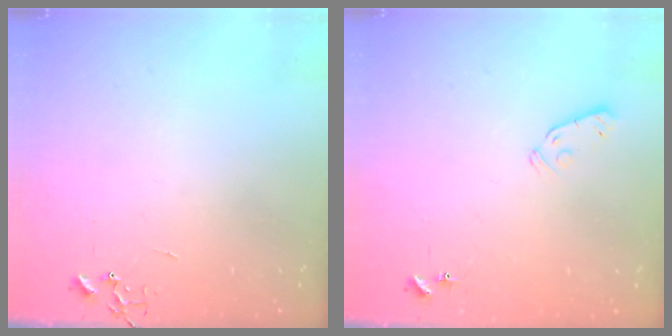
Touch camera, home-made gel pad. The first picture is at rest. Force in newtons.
{"total": 5.3, "press": 5.3, "slide": 0.7}